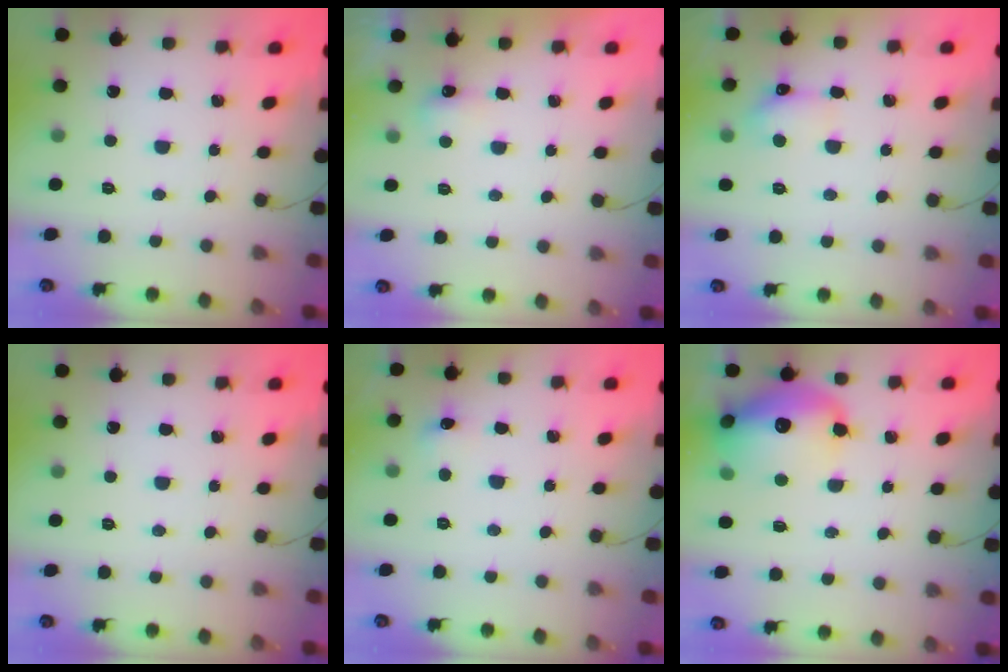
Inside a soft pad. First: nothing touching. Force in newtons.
{"total": 4.0, "press": 3.8, "slide": 1.0}
{"total": 6.0, "press": 5.9, "slide": 1.1}
{"total": 0.0}
{"total": 5.1, "press": 4.9, "slide": 1.3}
{"total": 17.7, "press": 17.4, "slide": 3.4}